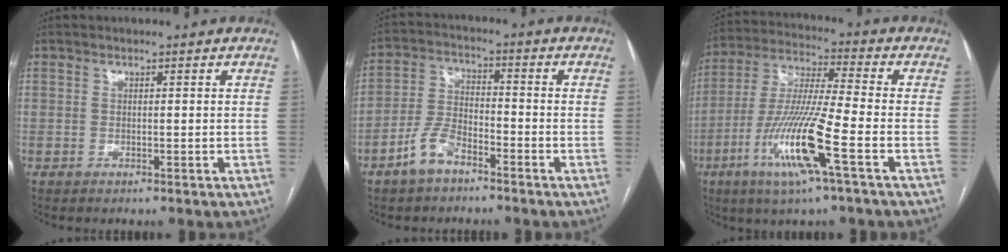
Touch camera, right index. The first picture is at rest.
{"total": 6.5, "force": [-4.3, 2.9, 3.9], "torque": [-0.092, 0.009, -0.083]}
{"total": 14.5, "force": [-5.8, 0.0, 13.3], "torque": [-0.272, -0.015, -0.113]}